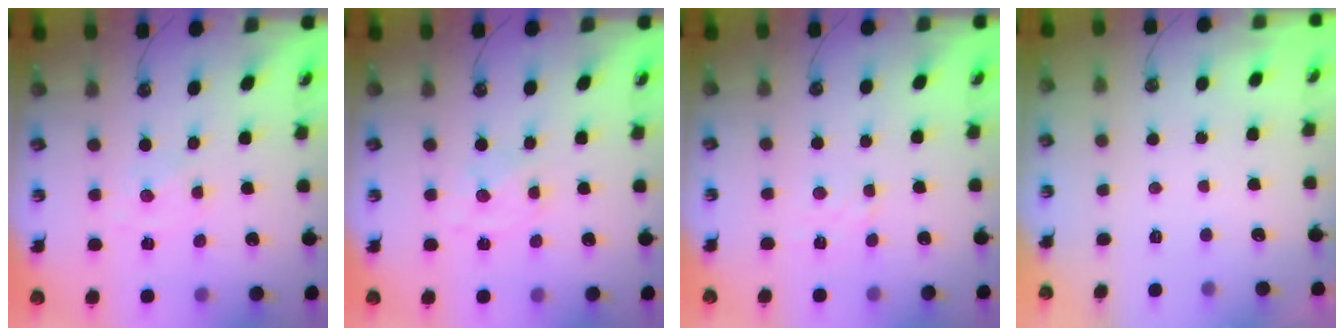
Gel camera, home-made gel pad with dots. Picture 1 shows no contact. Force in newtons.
{"total": 1.6, "press": 1.6, "slide": 0.3}
{"total": 2.5, "press": 2.4, "slide": 0.4}
{"total": 0.0}